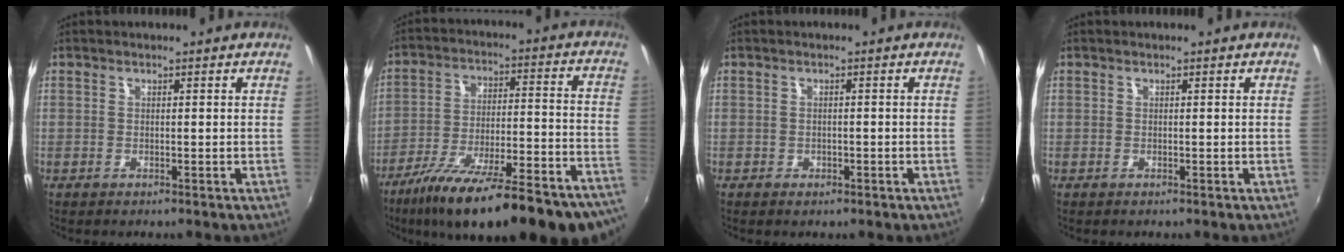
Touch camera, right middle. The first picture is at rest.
{"total": 29.3, "force": [-23.2, 5.6, 17.1], "torque": [-0.259, -0.056, -0.325]}
{"total": 1.5, "force": [-0.8, 1.1, 0.6], "torque": [-0.012, -0.004, -0.011]}
{"total": 0.0}